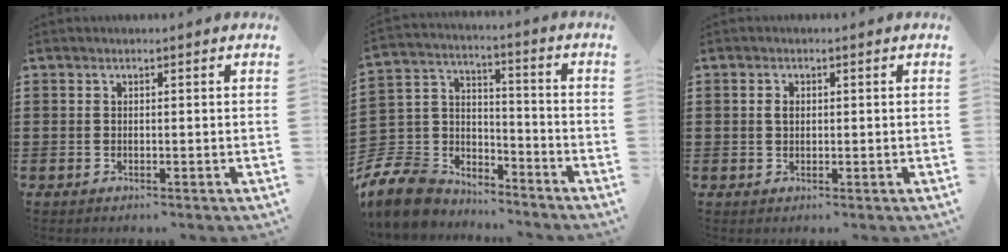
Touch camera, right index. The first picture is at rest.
{"total": 9.0, "force": [-7.6, 4.3, 2.1], "torque": [-0.087, 0.005, -0.157]}
{"total": 1.5, "force": [0.3, 1.0, 1.1], "torque": [-0.024, 0.006, 0.004]}